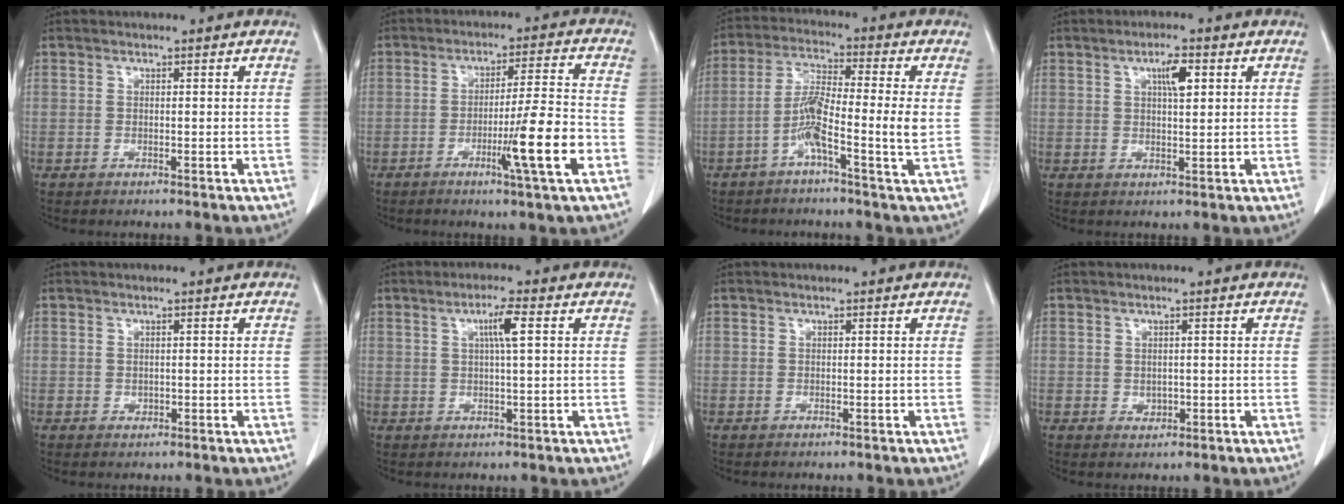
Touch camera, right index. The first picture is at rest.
{"total": 10.5, "force": [-3.8, -0.9, 9.8], "torque": [-0.151, -0.013, -0.063]}
{"total": 8.3, "force": [-2.3, -0.4, 8.0], "torque": [-0.158, 0.009, -0.049]}
{"total": 3.9, "force": [1.5, 0.9, 3.5], "torque": [-0.061, 0.001, 0.026]}
{"total": 0.6, "force": [-0.1, 0.5, 0.3], "torque": [-0.004, 0.001, 0.000]}
{"total": 4.0, "force": [1.1, -0.2, 3.8], "torque": [-0.068, 0.002, 0.018]}
{"total": 0.0}
{"total": 1.2, "force": [-0.1, 1.0, 0.6], "torque": [-0.011, 0.000, 0.003]}